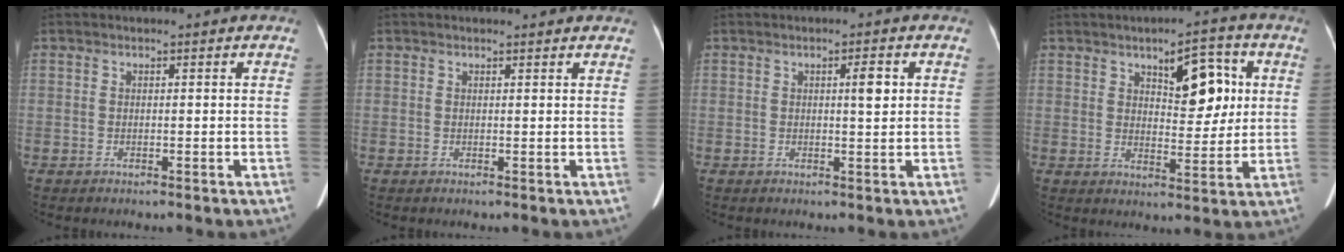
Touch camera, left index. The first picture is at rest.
{"total": 1.8, "force": [1.7, 0.3, 0.3], "torque": [-0.011, 0.006, 0.016]}
{"total": 2.5, "force": [0.6, 0.4, 2.4], "torque": [-0.034, 0.001, 0.008]}
{"total": 8.0, "force": [2.9, 3.4, 6.7], "torque": [-0.089, 0.013, 0.043]}